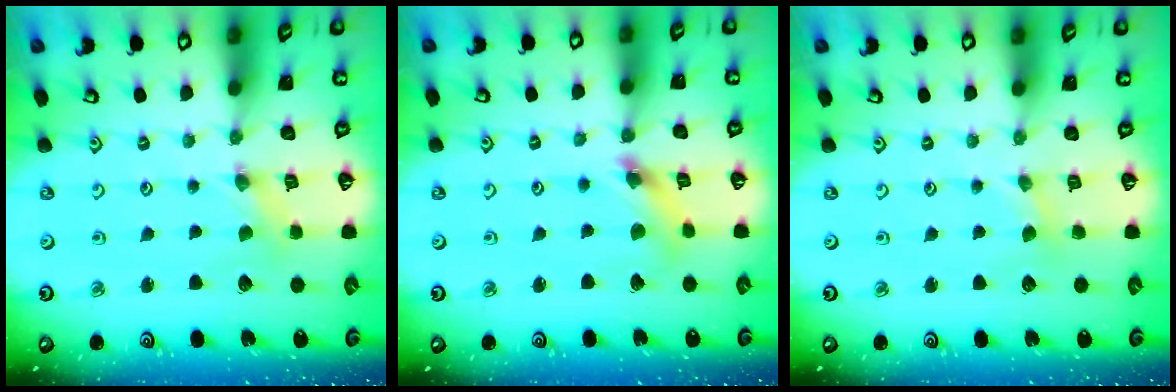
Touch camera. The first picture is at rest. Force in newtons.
{"total": 7.0, "press": 6.9, "slide": 0.6}
{"total": 1.6, "press": 1.6, "slide": 0.4}